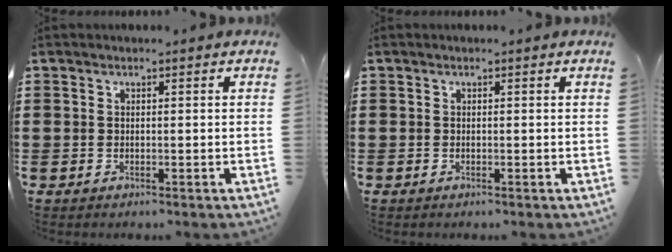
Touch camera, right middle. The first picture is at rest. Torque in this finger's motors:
{"motor_torque": [0.45, -0.28, 0.08, 0.02]}